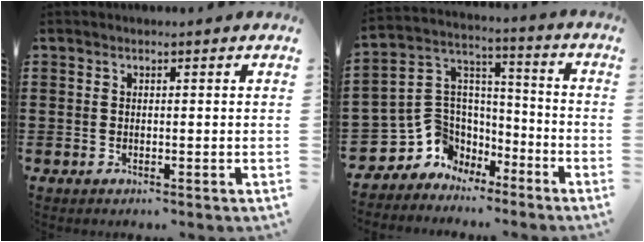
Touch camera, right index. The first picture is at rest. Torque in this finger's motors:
{"motor_torque": [0.40, 0.40, 0.14, 0.00]}